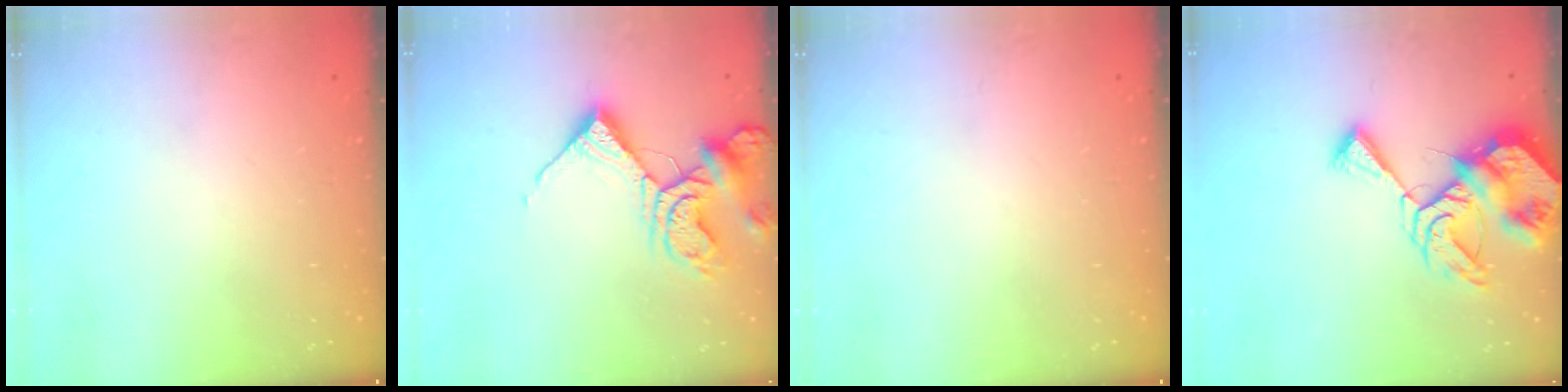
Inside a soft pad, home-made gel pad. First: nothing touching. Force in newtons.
{"total": 12.0, "press": 11.9, "slide": 1.5}
{"total": 0.0}
{"total": 11.4, "press": 11.3, "slide": 1.4}